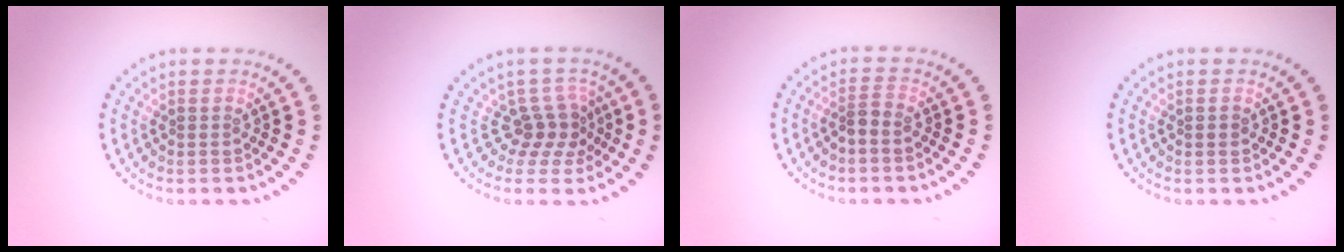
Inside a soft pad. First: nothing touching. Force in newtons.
{"total": 2.7, "press": 1.9, "slide": 1.9}
{"total": 1.4, "press": 1.0, "slide": 0.9}
{"total": 0.8, "press": 0.8, "slide": 0.1}